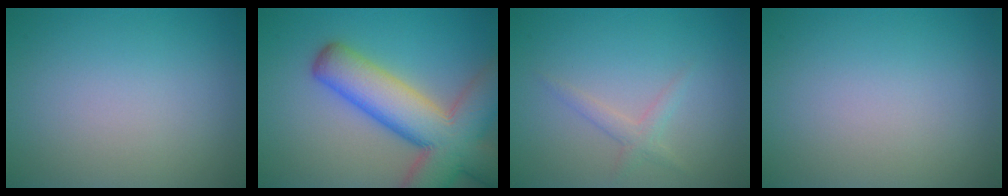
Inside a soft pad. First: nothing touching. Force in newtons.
{"total": 11.6, "press": 11.6, "slide": 0.7}
{"total": 1.5, "press": 1.5, "slide": 0.1}
{"total": 0.0}